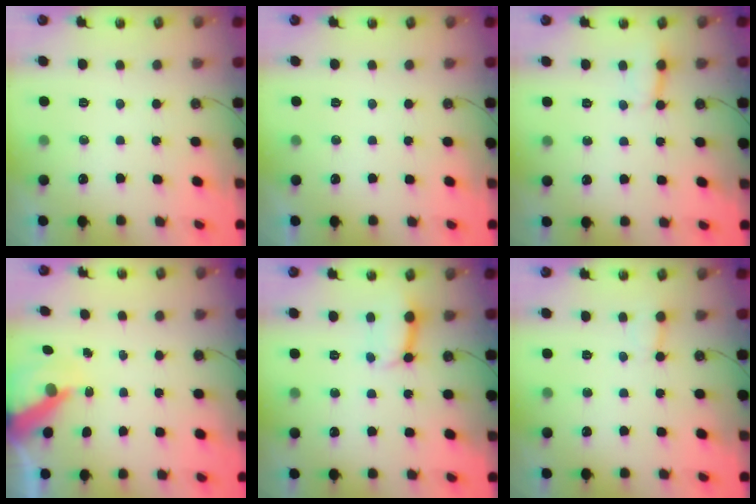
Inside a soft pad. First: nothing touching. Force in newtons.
{"total": 0.0}
{"total": 3.7, "press": 3.6, "slide": 0.4}
{"total": 7.7, "press": 7.7, "slide": 0.9}
{"total": 8.3, "press": 8.2, "slide": 1.2}
{"total": 3.7, "press": 3.7, "slide": 0.3}